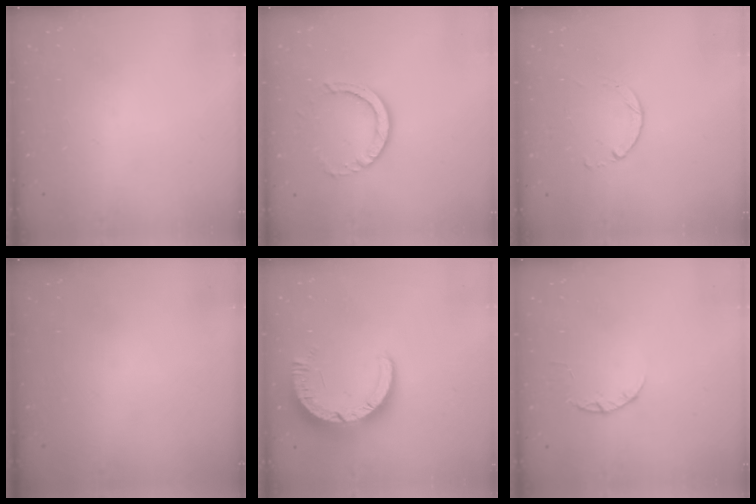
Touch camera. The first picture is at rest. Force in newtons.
{"total": 8.6, "press": 8.5, "slide": 1.3}
{"total": 1.8, "press": 1.8, "slide": 0.2}
{"total": 0.0}
{"total": 9.2, "press": 9.2, "slide": 0.7}
{"total": 2.4, "press": 2.3, "slide": 0.4}